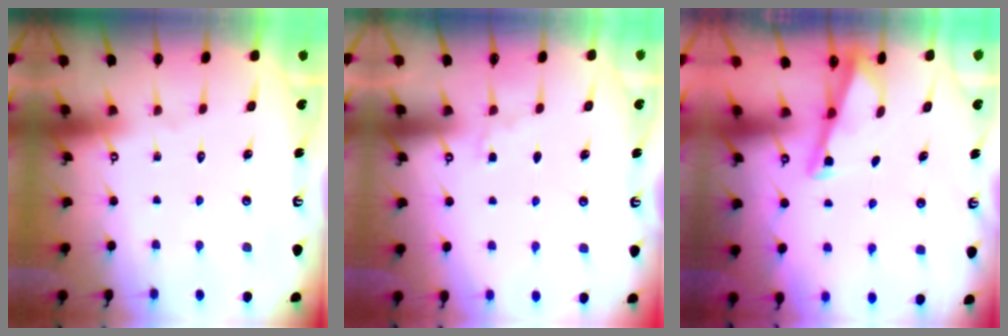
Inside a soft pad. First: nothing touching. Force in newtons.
{"total": 3.3, "press": 3.2, "slide": 0.5}
{"total": 3.1, "press": 3.1, "slide": 0.3}